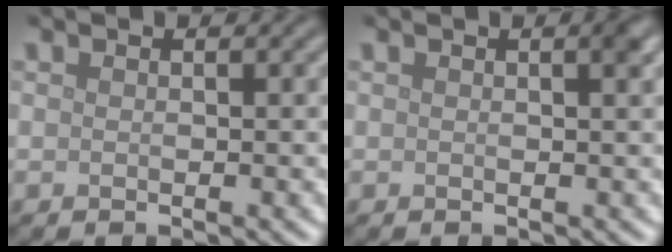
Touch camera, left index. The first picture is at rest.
{"total": 1.0, "force": [0.4, 0.1, 1.0], "torque": [-0.013, 0.003, 0.005]}